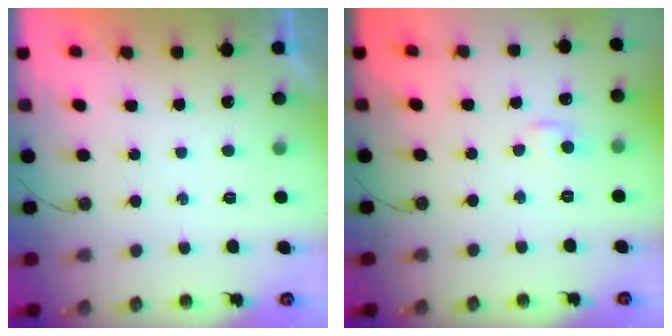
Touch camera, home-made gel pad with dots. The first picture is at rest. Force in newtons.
{"total": 5.8, "press": 5.8, "slide": 0.6}